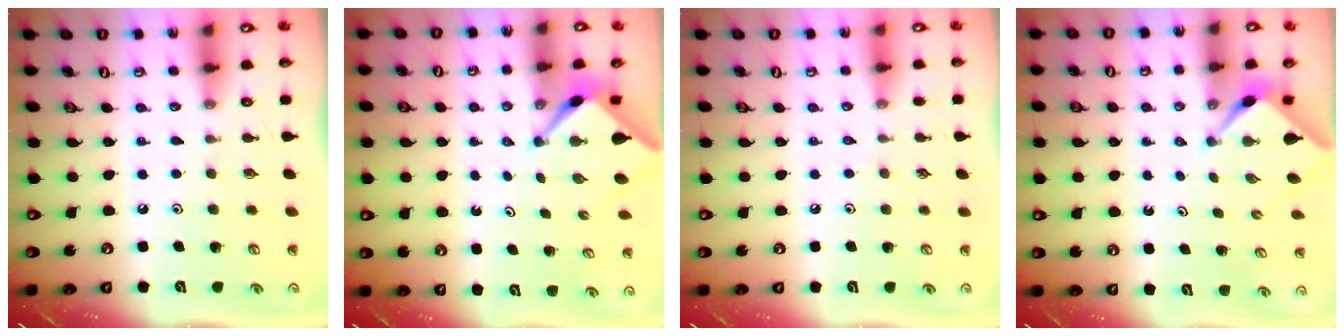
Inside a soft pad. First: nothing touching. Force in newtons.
{"total": 2.8, "press": 2.7, "slide": 0.3}
{"total": 2.1, "press": 2.1, "slide": 0.4}
{"total": 2.4, "press": 2.4, "slide": 0.1}